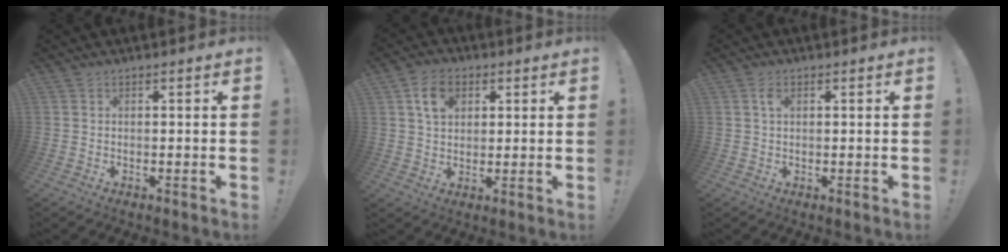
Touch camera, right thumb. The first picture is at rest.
{"total": 8.7, "force": [3.4, 6.3, 4.8], "torque": [-0.068, 0.002, 0.064]}
{"total": 2.2, "force": [0.8, 1.2, 1.6], "torque": [-0.029, 0.000, 0.013]}